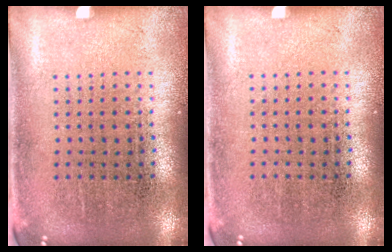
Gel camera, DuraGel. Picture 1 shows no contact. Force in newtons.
{"total": 0.0}